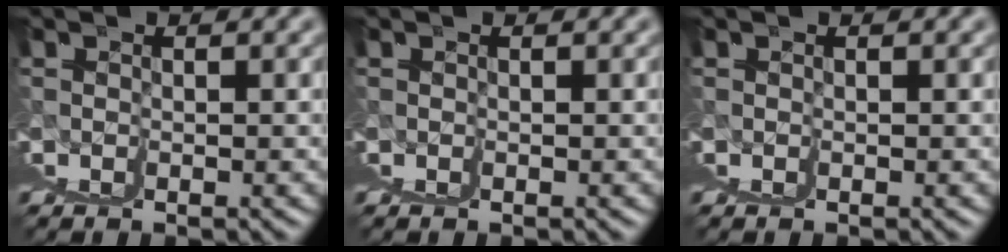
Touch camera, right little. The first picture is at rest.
{"total": 0.0}
{"total": 0.0}